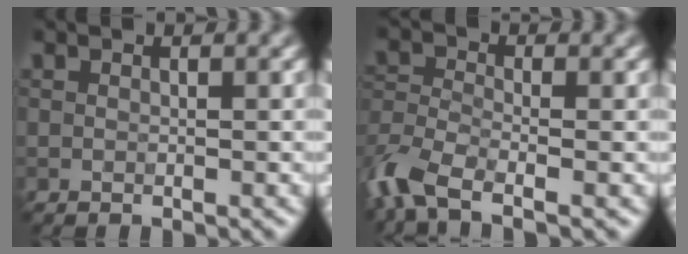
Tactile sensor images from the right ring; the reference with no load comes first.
{"total": 5.8, "force": [-3.8, 2.3, 3.6], "torque": [-0.085, -0.008, -0.092]}